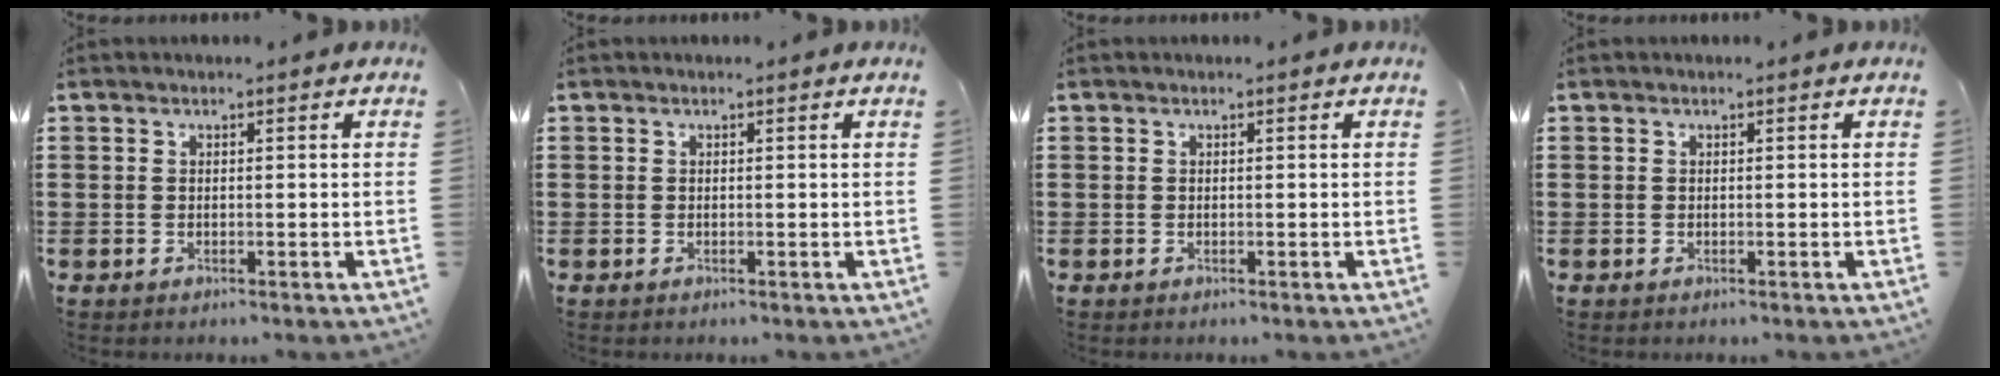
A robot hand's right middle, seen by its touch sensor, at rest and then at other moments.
{"total": 0.0}
{"total": 0.0}
{"total": 0.0}